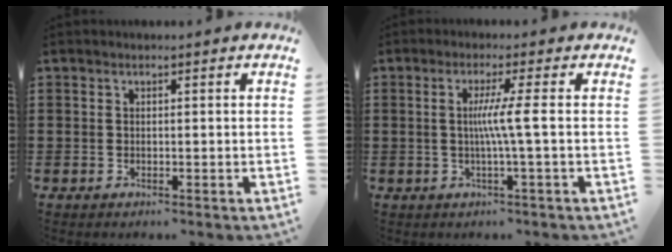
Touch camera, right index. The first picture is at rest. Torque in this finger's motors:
{"motor_torque": [1.08, -0.34, 0.17, 0.17]}